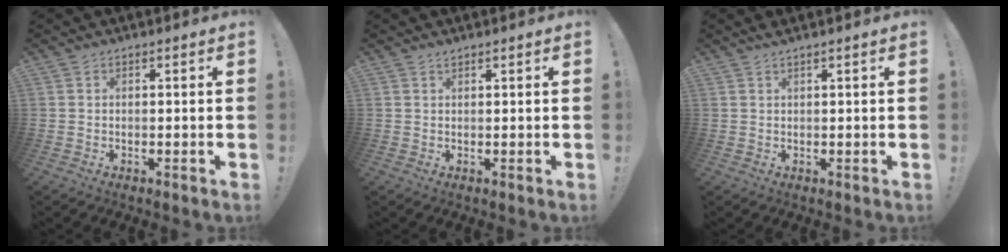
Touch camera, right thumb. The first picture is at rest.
{"total": 0.7, "force": [0.7, 0.0, 0.3], "torque": [-0.005, 0.000, 0.013]}
{"total": 1.3, "force": [0.9, -0.3, 0.9], "torque": [-0.025, 0.002, 0.017]}